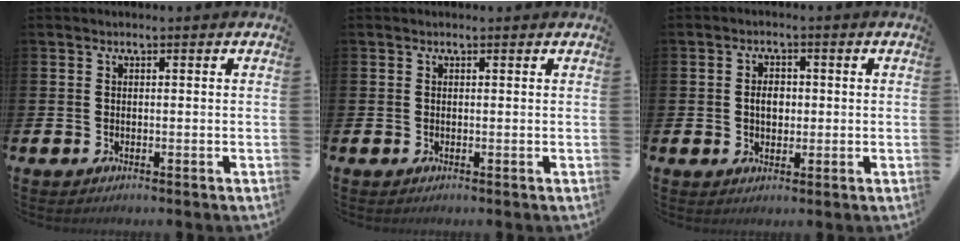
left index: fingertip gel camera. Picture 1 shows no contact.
{"total": 0.0}
{"total": 2.9, "force": [0.0, 2.0, 2.1], "torque": [-0.018, -0.001, -0.007]}